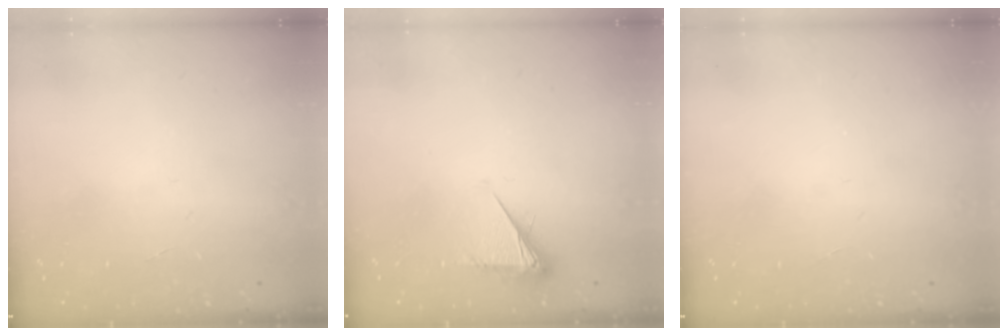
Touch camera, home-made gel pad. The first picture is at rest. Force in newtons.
{"total": 4.4, "press": 4.3, "slide": 0.7}
{"total": 0.0}